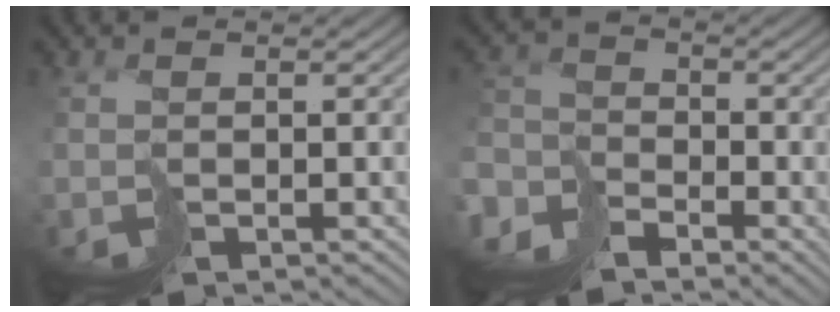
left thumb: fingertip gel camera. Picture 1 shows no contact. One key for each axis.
{"total": 6.0, "fx": -4.3, "fy": 3.3, "fz": 2.6, "tx": -0.075, "ty": -0.019, "tz": -0.091}